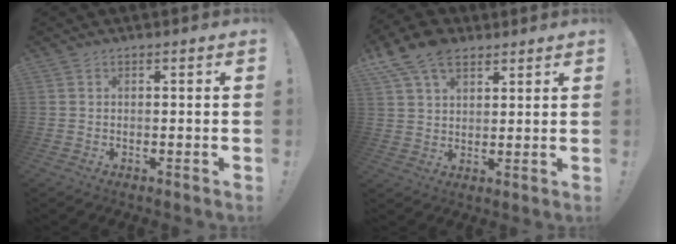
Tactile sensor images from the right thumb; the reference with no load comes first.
{"total": 11.4, "force": [6.6, 7.1, 5.9], "torque": [-0.097, -0.024, 0.129]}